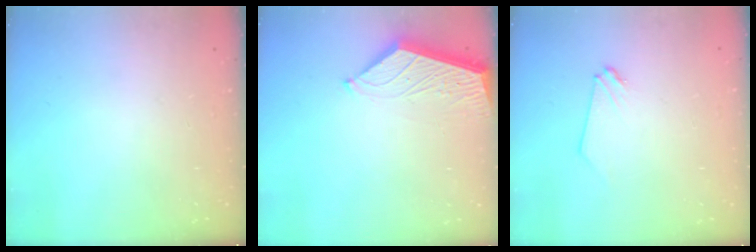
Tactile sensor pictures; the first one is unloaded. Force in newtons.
{"total": 3.7, "press": 3.7, "slide": 0.5}
{"total": 0.0}